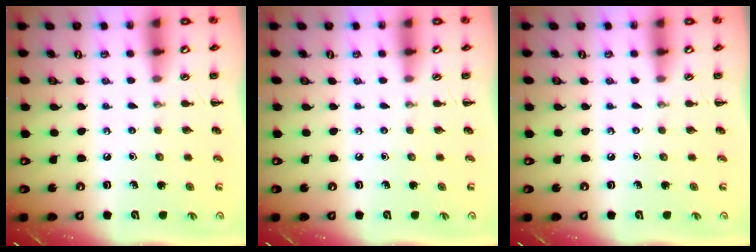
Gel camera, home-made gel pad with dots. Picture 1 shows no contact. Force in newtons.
{"total": 0.0}
{"total": 0.0}